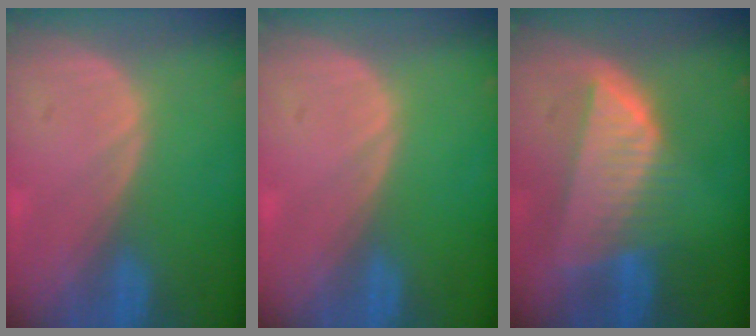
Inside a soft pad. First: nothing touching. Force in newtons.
{"total": 0.0}
{"total": 8.3, "press": 7.3, "slide": 3.9}